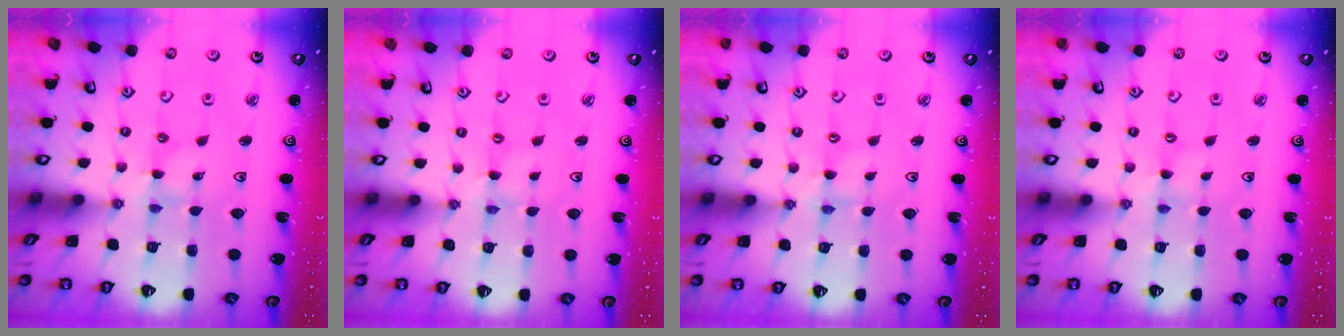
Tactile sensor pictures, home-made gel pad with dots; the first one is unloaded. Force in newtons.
{"total": 0.0}
{"total": 1.6, "press": 1.6, "slide": 0.2}
{"total": 0.0}